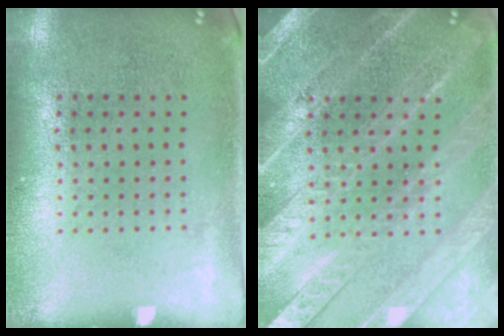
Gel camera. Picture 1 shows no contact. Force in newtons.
{"total": 3.4, "press": 3.4, "slide": 0.4}